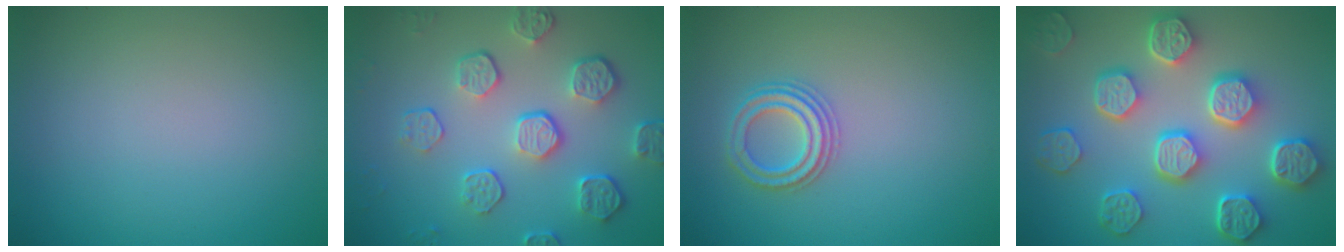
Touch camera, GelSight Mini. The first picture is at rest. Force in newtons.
{"total": 5.8, "press": 4.2, "slide": 3.9}
{"total": 2.5, "press": 2.4, "slide": 0.4}
{"total": 8.5, "press": 6.6, "slide": 5.3}